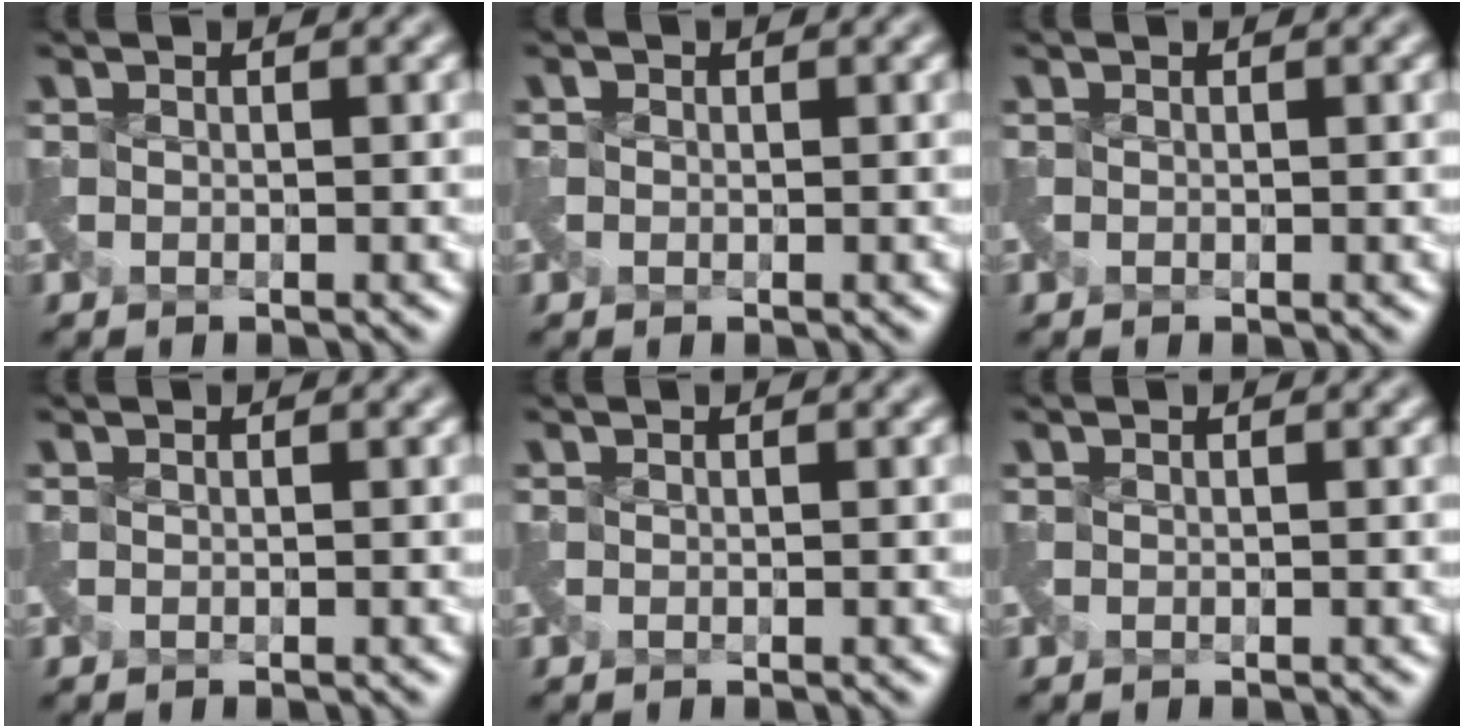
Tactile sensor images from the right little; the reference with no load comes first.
{"total": 0.7, "force": [-0.3, 0.3, -0.5], "torque": [0.007, -0.005, -0.002]}
{"total": 0.0}
{"total": 0.0}
{"total": 0.0}
{"total": 0.0}